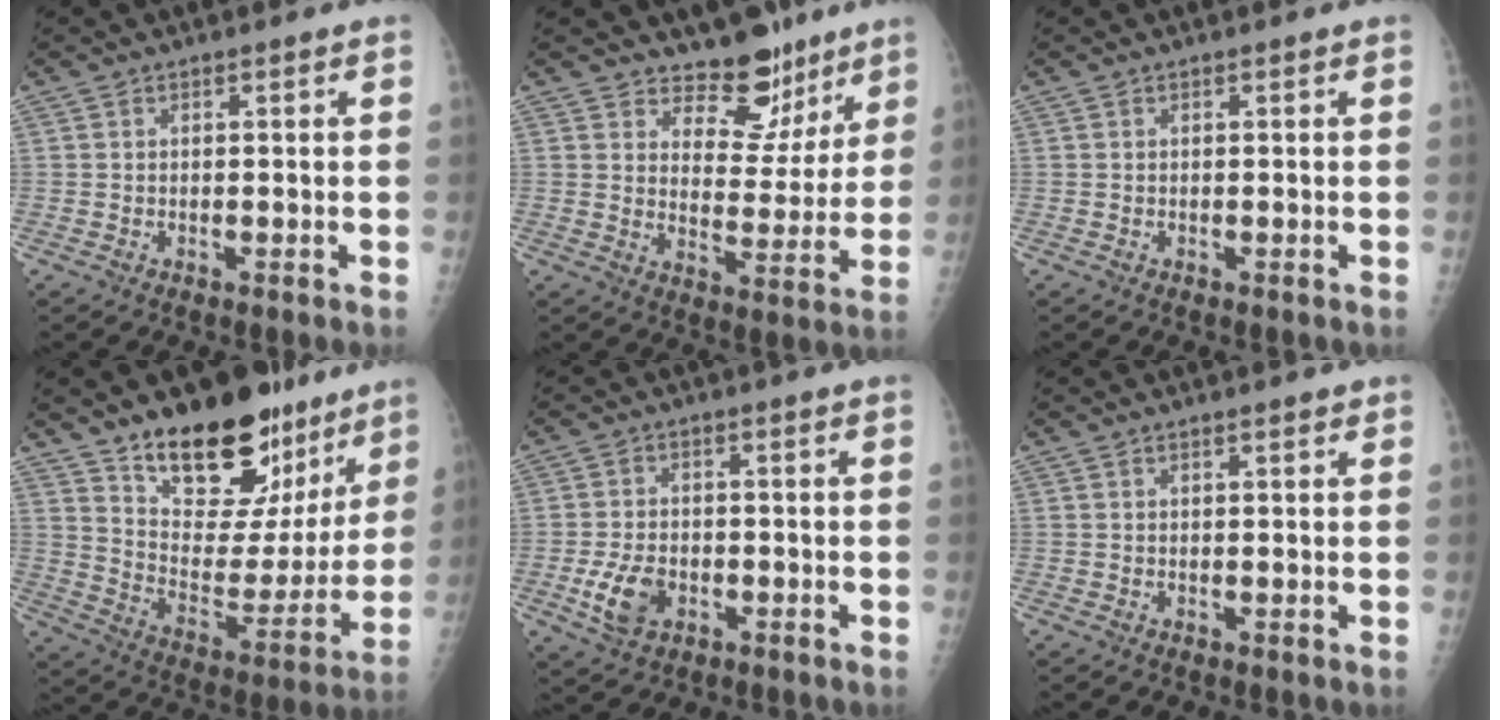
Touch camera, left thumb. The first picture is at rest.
{"total": 10.3, "force": [8.2, 5.5, 2.8], "torque": [0.003, -0.060, 0.127]}
{"total": 0.0}
{"total": 25.8, "force": [18.0, 12.6, 13.5], "torque": [-0.152, -0.097, 0.284]}
{"total": 6.5, "force": [-2.0, 4.3, 4.4], "torque": [-0.080, 0.002, -0.033]}
{"total": 1.2, "force": [0.8, 0.3, 0.8], "torque": [-0.010, -0.002, 0.012]}